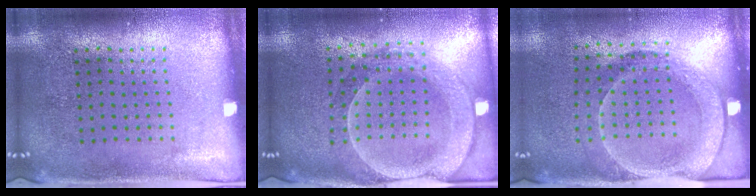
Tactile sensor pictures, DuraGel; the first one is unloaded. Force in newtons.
{"total": 2.2, "press": 2.1, "slide": 0.8}
{"total": 1.8, "press": 1.5, "slide": 1.1}